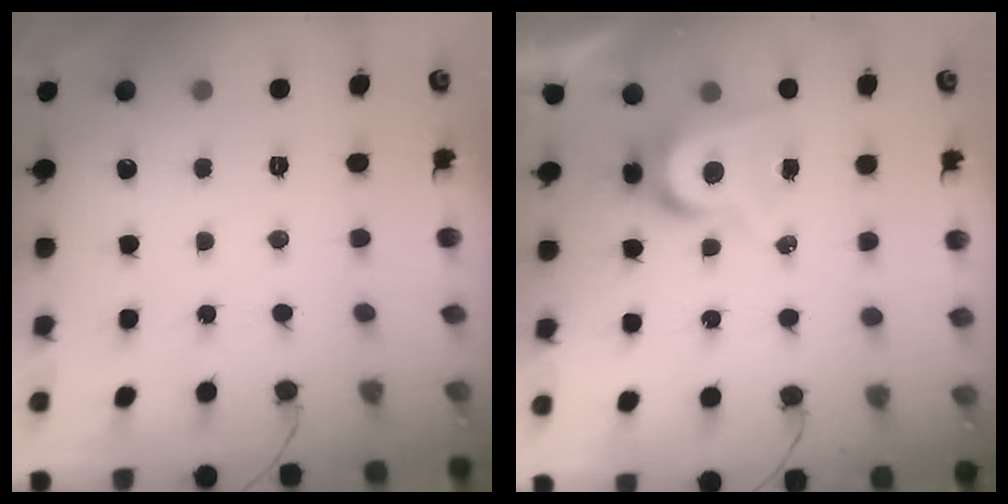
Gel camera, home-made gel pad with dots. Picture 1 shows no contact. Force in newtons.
{"total": 6.9, "press": 6.9, "slide": 0.1}